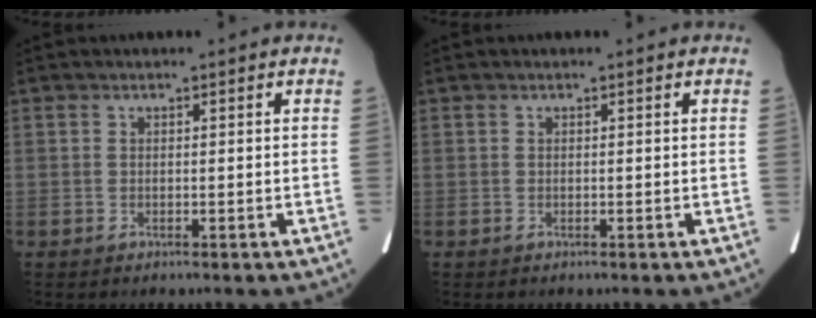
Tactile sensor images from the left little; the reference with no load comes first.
{"total": 0.0}